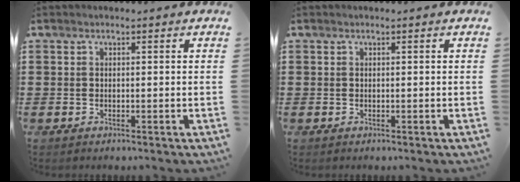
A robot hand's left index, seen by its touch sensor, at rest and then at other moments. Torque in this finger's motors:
{"motor_torque": [-0.03, -0.02, -0.01, 0.01]}